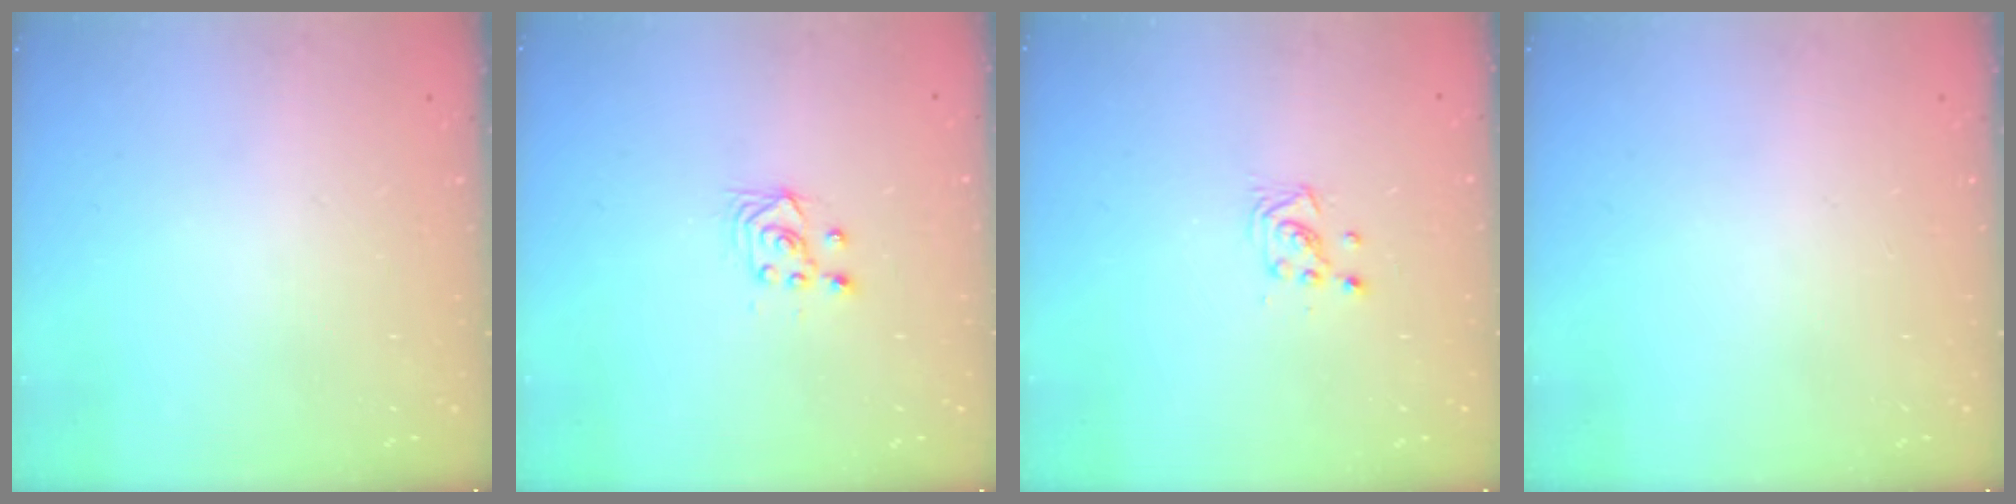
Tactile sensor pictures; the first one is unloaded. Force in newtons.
{"total": 3.6, "press": 3.3, "slide": 1.5}
{"total": 3.0, "press": 2.9, "slide": 0.5}
{"total": 0.0}